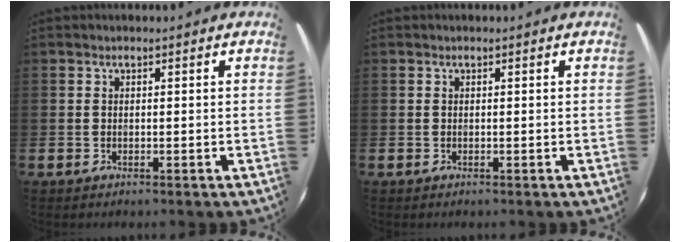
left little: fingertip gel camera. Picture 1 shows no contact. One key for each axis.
{"total": 0.0}